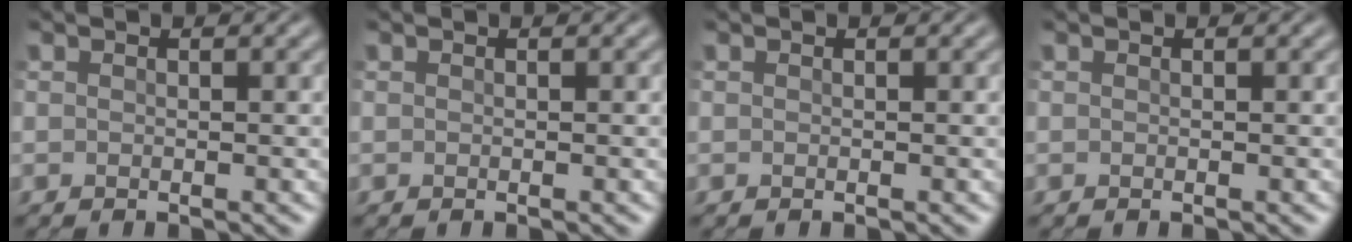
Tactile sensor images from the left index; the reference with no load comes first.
{"total": 0.0}
{"total": 0.0}
{"total": 0.0}